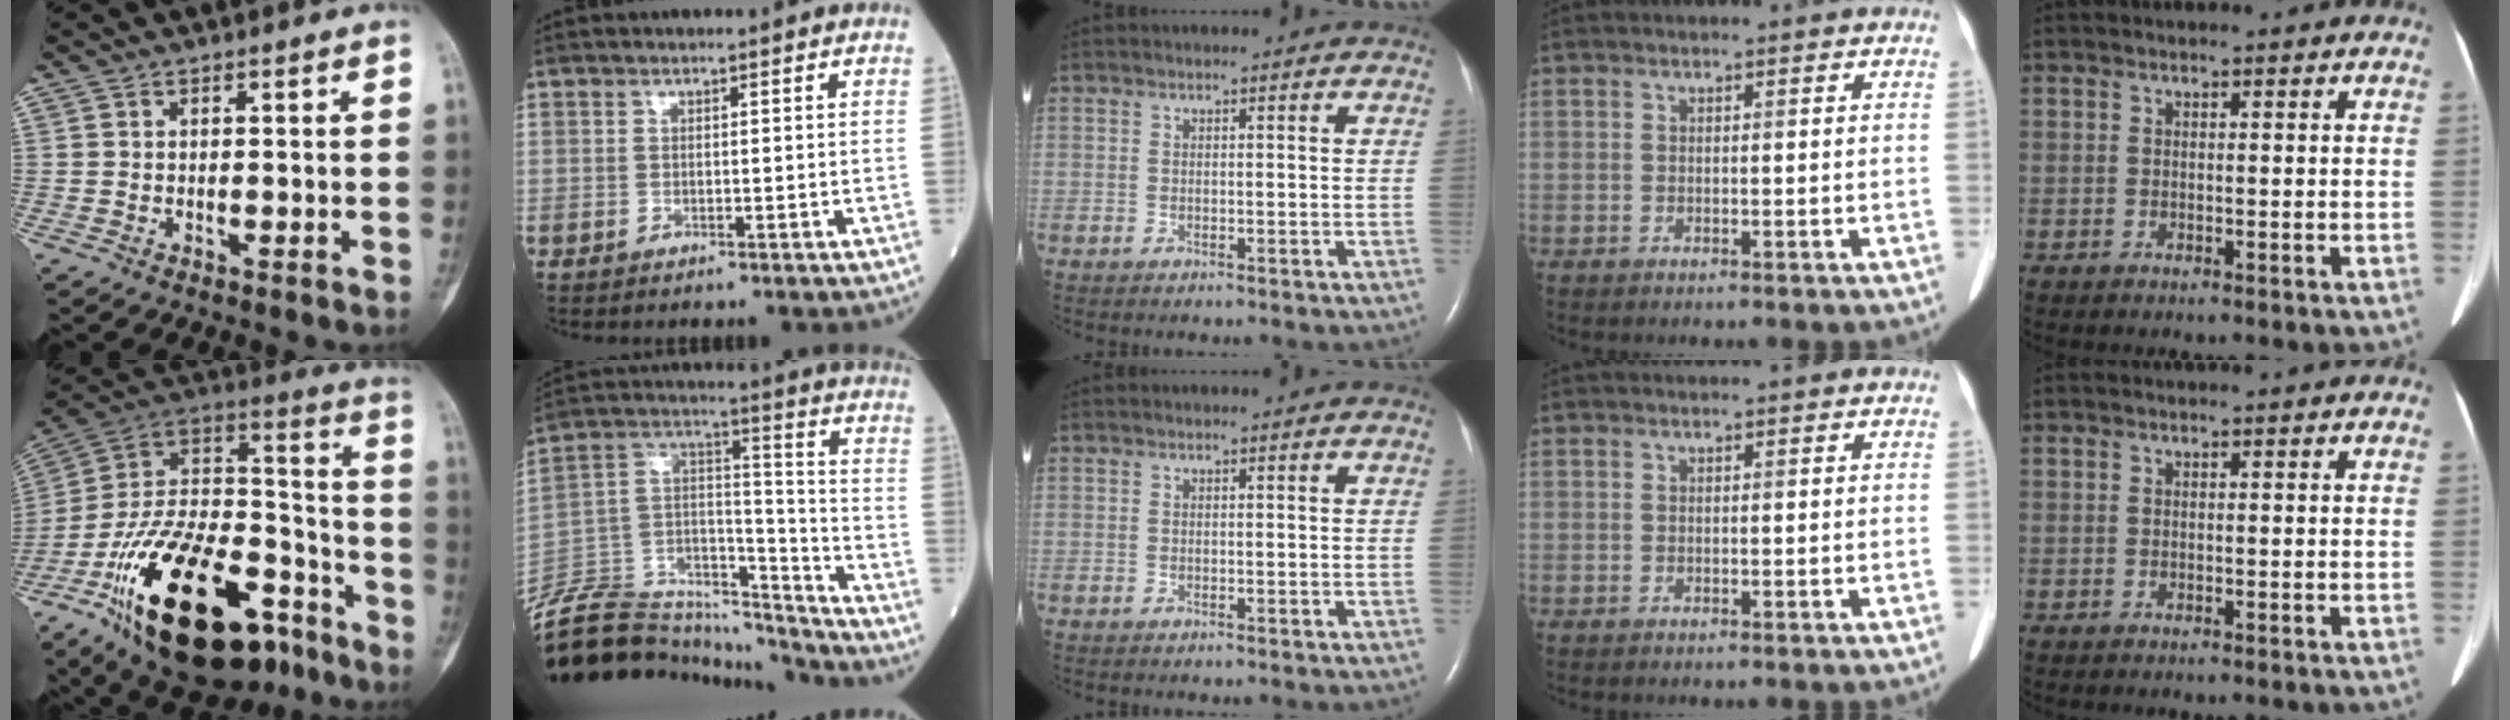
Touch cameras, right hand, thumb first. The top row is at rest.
{"thumb": {"total": 34.3, "force": [-18.9, 16.1, 23.6], "torque": [-0.413, 0.066, -0.312]}, "index": {"total": 23.7, "force": [-22.3, 4.8, 6.4], "torque": [-0.148, 0.032, -0.375]}}